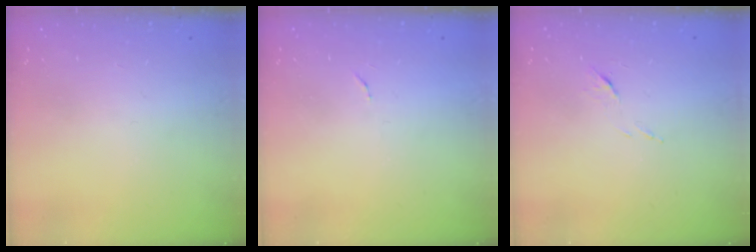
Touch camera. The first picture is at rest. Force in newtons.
{"total": 4.0, "press": 4.0, "slide": 0.3}
{"total": 5.5, "press": 5.5, "slide": 0.5}